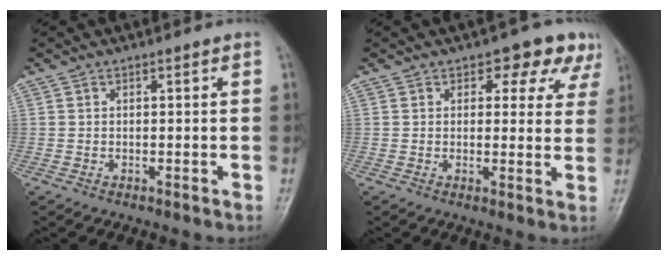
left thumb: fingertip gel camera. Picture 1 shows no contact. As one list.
[{"total": 7.6, "force": [4.6, 4.5, 4.0], "torque": [-0.002, -0.019, 0.043]}]